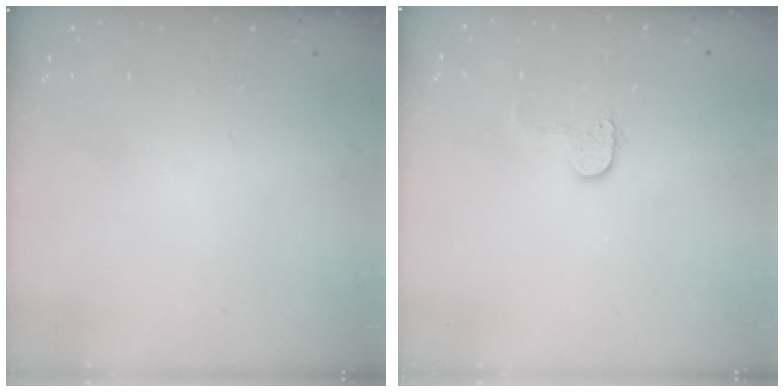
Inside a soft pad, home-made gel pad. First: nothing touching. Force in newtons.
{"total": 5.4, "press": 5.4, "slide": 0.5}